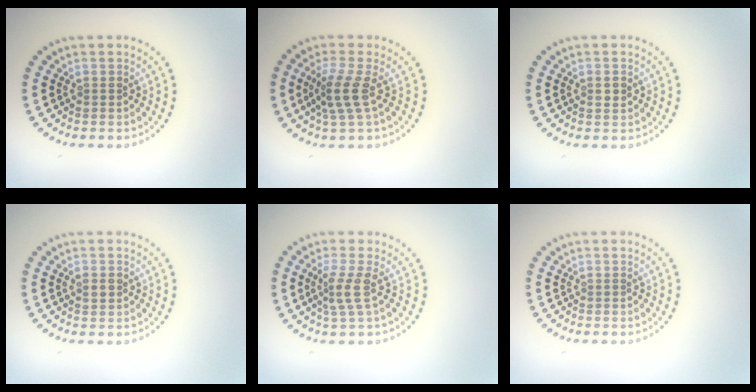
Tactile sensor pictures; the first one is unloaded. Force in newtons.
{"total": 2.8, "press": 2.3, "slide": 1.6}
{"total": 0.9, "press": 0.9, "slide": 0.2}
{"total": 1.1, "press": 1.1, "slide": 0.1}
{"total": 2.3, "press": 1.6, "slide": 1.7}
{"total": 0.0}